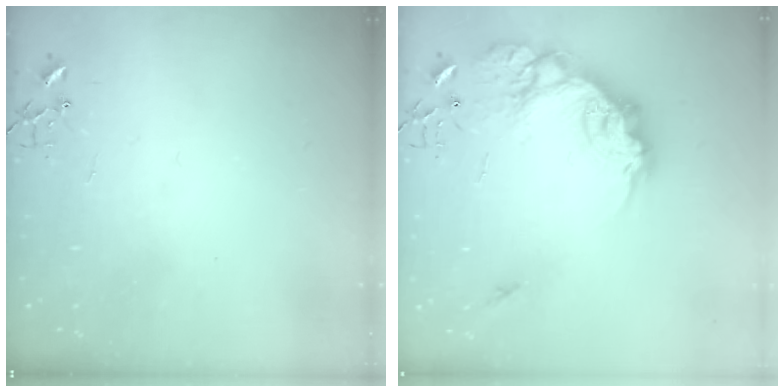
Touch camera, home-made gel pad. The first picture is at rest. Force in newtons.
{"total": 20.9, "press": 20.8, "slide": 1.3}